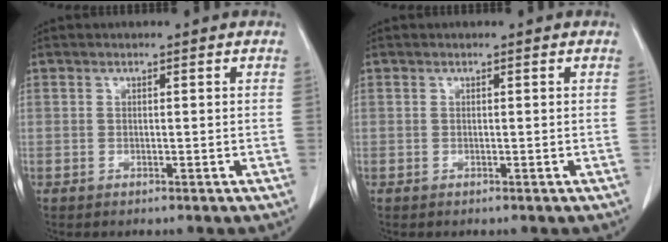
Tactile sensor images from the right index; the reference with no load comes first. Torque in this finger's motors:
{"motor_torque": [0.00, 0.00, 0.00, 0.00]}